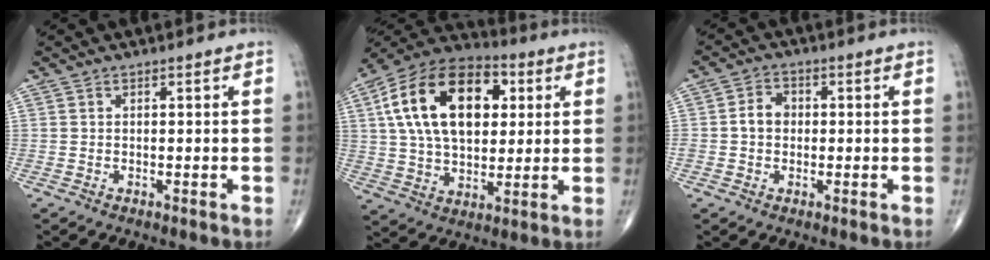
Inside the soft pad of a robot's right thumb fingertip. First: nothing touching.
{"total": 22.5, "force": [5.7, 13.6, 16.9], "torque": [-0.274, 0.009, 0.091]}
{"total": 4.3, "force": [-0.1, 3.5, 2.5], "torque": [-0.034, 0.014, -0.006]}